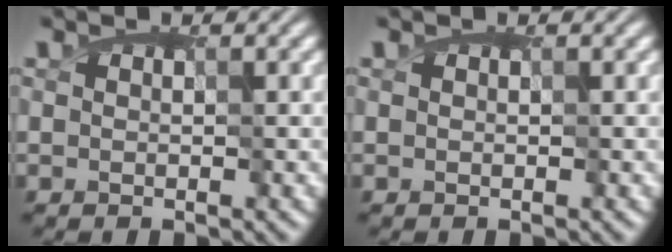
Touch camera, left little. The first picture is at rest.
{"total": 0.0}